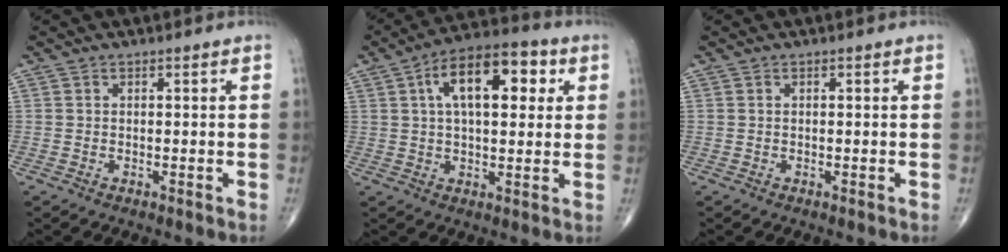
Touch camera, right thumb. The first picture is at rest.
{"total": 14.5, "force": [4.3, 7.0, 11.9], "torque": [-0.166, 0.018, 0.061]}
{"total": 0.0}